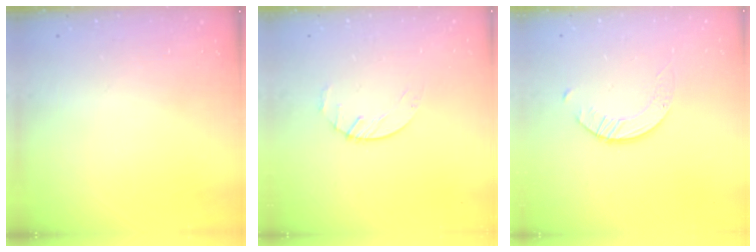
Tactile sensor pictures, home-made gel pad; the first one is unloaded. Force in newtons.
{"total": 2.2, "press": 2.2, "slide": 0.4}
{"total": 2.5, "press": 2.5, "slide": 0.3}